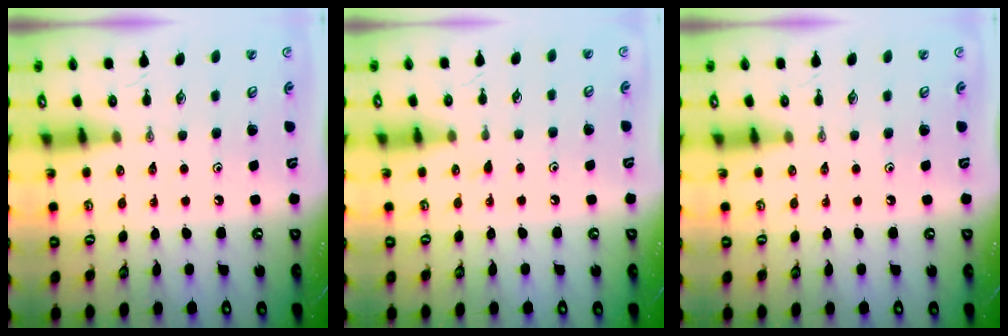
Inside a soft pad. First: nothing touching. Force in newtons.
{"total": 5.2, "press": 5.1, "slide": 0.6}
{"total": 0.0}